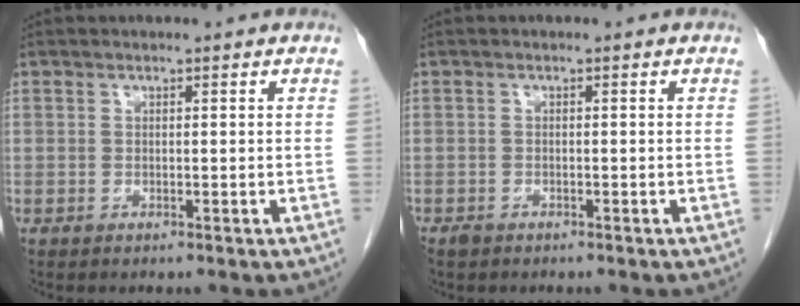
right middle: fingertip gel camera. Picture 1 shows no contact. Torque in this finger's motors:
{"motor_torque": [0.06, -0.02, 0.02, 0.01]}